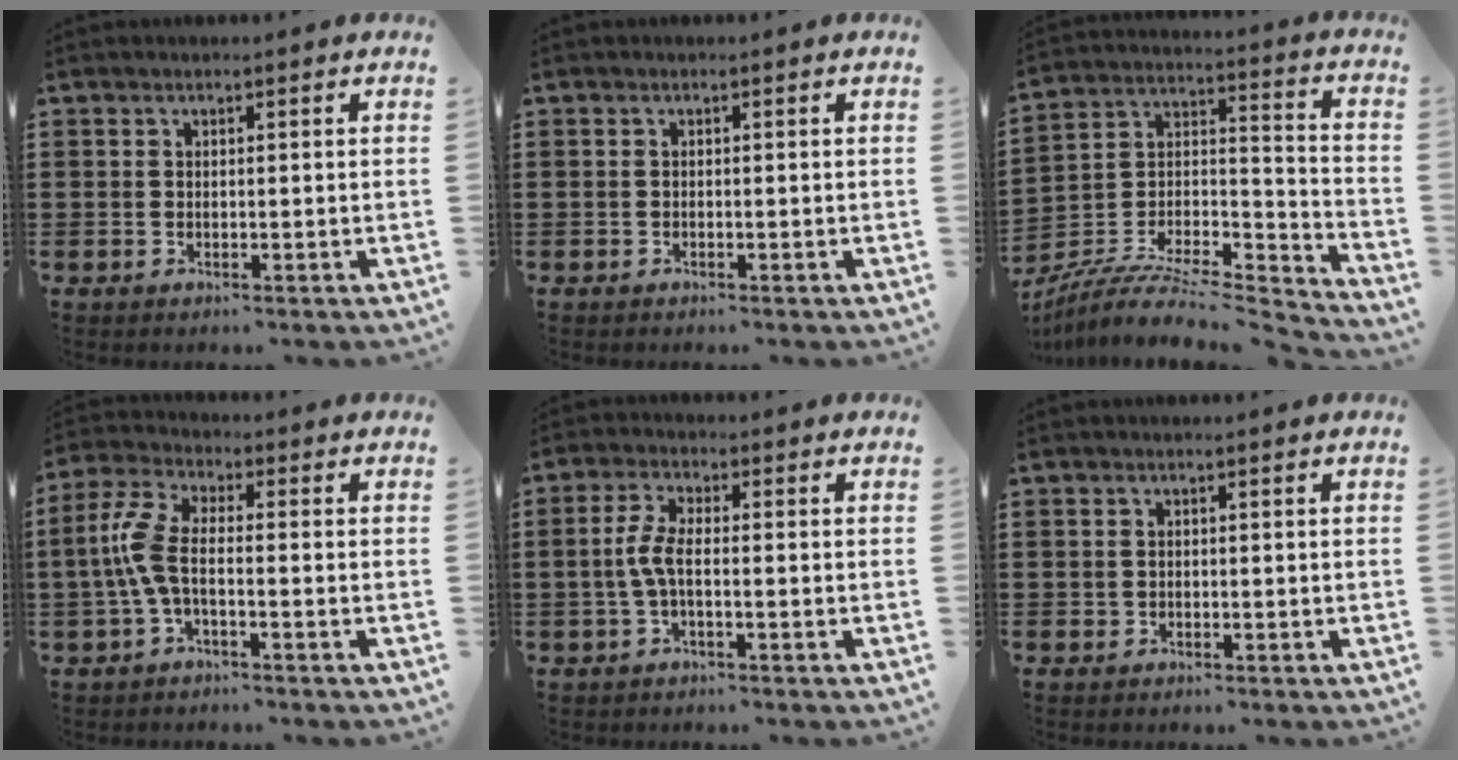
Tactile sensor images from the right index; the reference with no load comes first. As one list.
[{"total": 0.0}, {"total": 6.6, "force": [-5.6, 2.1, 2.8], "torque": [-0.053, -0.007, -0.112]}, {"total": 6.6, "force": [-0.9, 2.7, 5.9], "torque": [-0.150, -0.005, -0.027]}, {"total": 4.1, "force": [-0.8, 1.3, 3.8], "torque": [-0.098, -0.005, -0.024]}, {"total": 0.6, "force": [0.1, 0.6, 0.1], "torque": [-0.004, 0.005, 0.000]}]